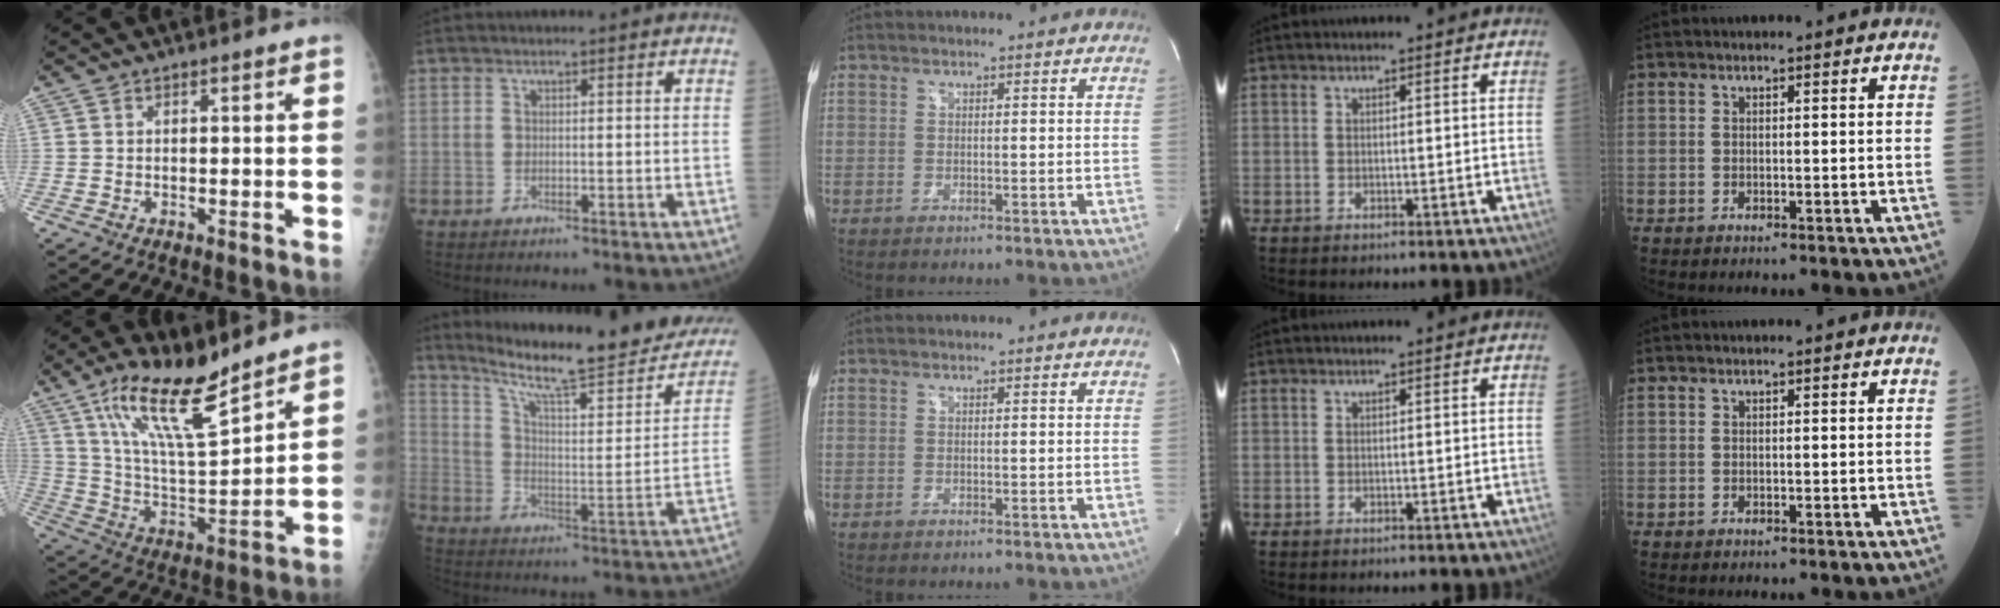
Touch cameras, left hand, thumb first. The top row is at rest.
{"thumb": {"total": 16.8, "force": [12.0, 3.8, 11.2], "torque": [-0.180, -0.070, 0.227]}, "index": {"total": 24.2, "force": [20.5, 3.0, 12.5], "torque": [-0.189, -0.044, 0.281]}}